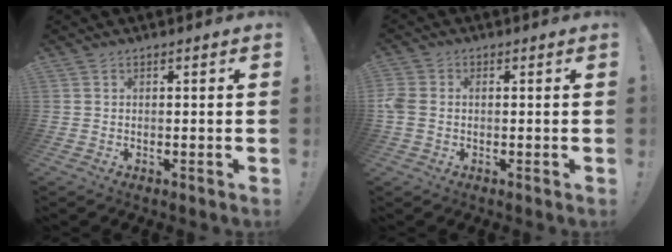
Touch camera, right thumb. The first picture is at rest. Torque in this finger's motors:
{"motor_torque": [-0.10, -0.10, 0.41, -0.08, 0.03]}